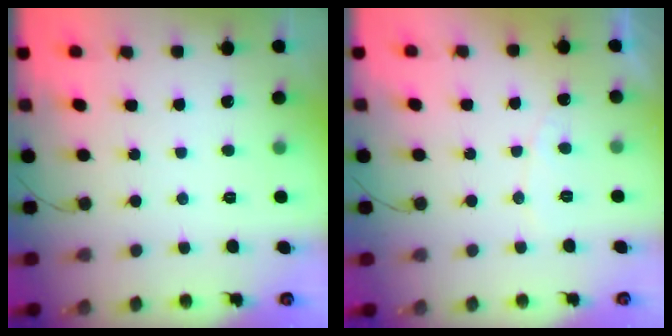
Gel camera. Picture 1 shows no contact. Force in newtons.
{"total": 4.0, "press": 4.0, "slide": 0.3}